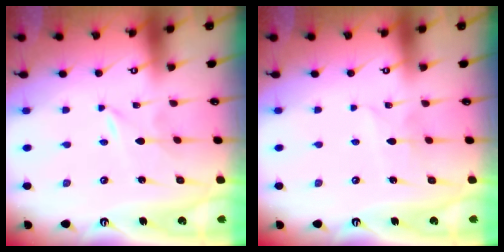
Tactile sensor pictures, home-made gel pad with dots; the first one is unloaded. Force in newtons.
{"total": 5.1, "press": 5.1, "slide": 0.4}